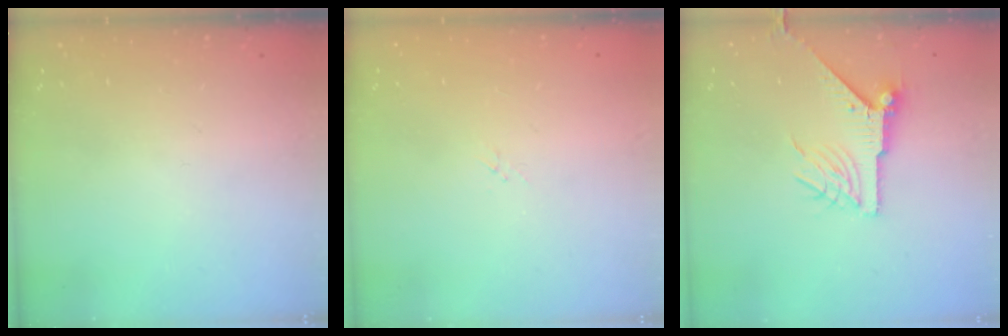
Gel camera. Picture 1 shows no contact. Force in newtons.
{"total": 1.7, "press": 1.6, "slide": 0.2}
{"total": 9.0, "press": 9.0, "slide": 0.4}